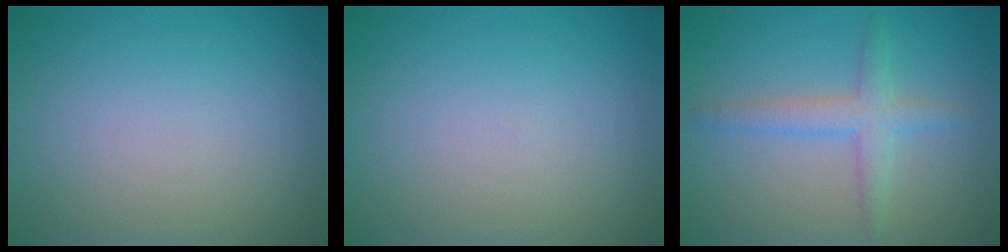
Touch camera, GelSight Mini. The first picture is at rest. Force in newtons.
{"total": 0.0}
{"total": 2.7, "press": 2.7, "slide": 0.2}